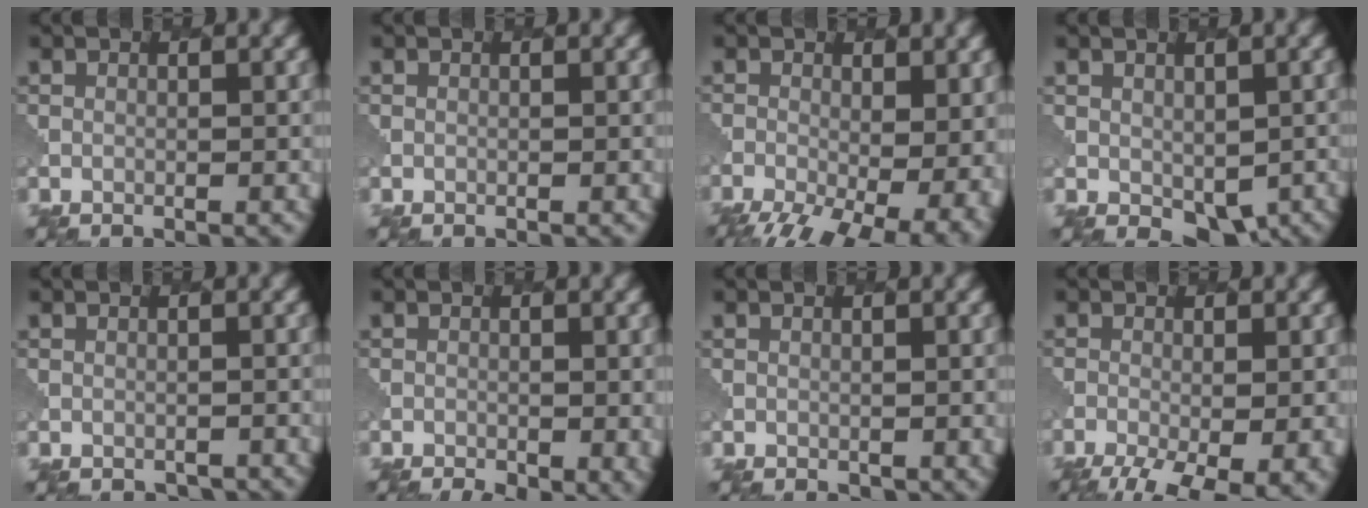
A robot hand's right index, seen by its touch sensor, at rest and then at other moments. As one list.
[{"total": 0.0}, {"total": 12.1, "force": [-5.6, 5.9, 8.9], "torque": [-0.135, -0.042, -0.062]}, {"total": 4.1, "force": [0.0, 3.0, 2.8], "torque": [-0.047, -0.019, 0.011]}, {"total": 1.0, "force": [-0.4, 0.8, 0.2], "torque": [-0.003, -0.002, -0.001]}, {"total": 5.8, "force": [-2.3, 3.0, 4.5], "torque": [-0.041, -0.007, -0.019]}, {"total": 1.3, "force": [0.2, 0.9, 0.9], "torque": [-0.012, -0.007, 0.006]}, {"total": 8.4, "force": [-4.4, 3.2, 6.4], "torque": [-0.106, -0.032, -0.059]}]